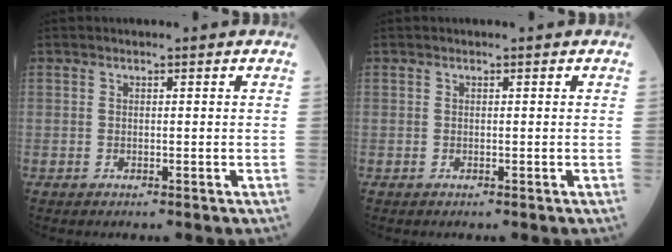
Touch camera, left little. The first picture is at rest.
{"total": 0.0}